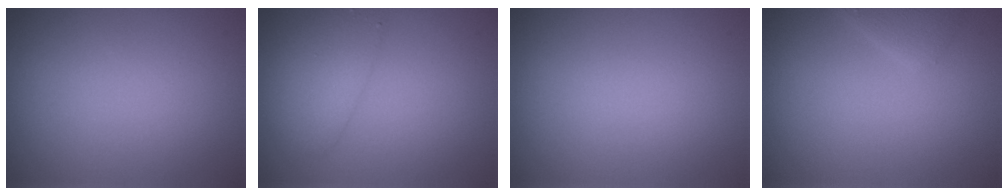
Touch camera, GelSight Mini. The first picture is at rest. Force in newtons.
{"total": 2.8, "press": 2.8, "slide": 0.1}
{"total": 0.0}
{"total": 1.5, "press": 1.5, "slide": 0.2}